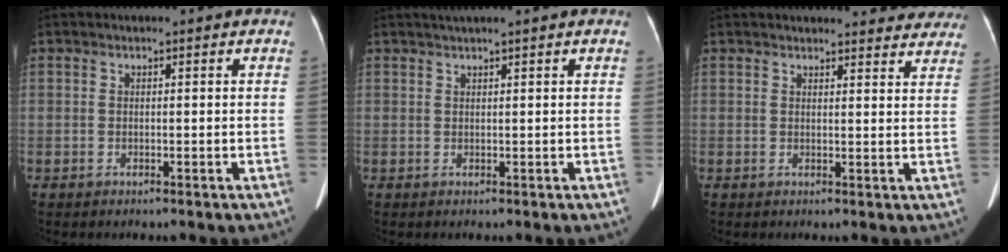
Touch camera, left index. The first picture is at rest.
{"total": 2.5, "force": [2.0, -0.6, 1.4], "torque": [-0.020, 0.020, 0.038]}
{"total": 16.5, "force": [15.6, 3.9, 3.7], "torque": [-0.020, -0.027, 0.160]}